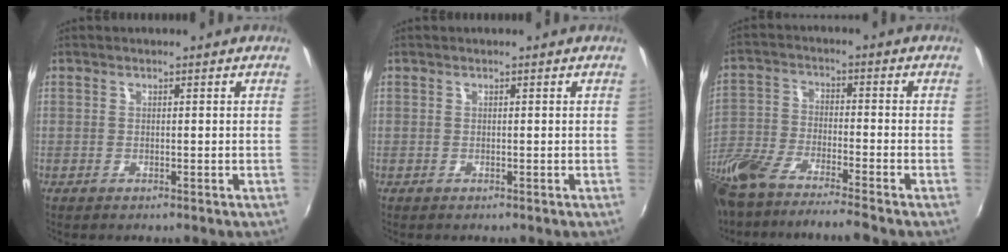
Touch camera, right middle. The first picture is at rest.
{"total": 0.0}
{"total": 14.1, "force": [-11.6, 1.9, 7.8], "torque": [-0.182, -0.032, -0.223]}